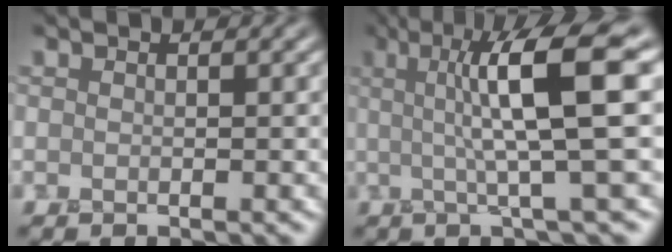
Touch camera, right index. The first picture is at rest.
{"total": 9.1, "force": [1.7, 1.5, 8.9], "torque": [-0.120, 0.013, 0.024]}